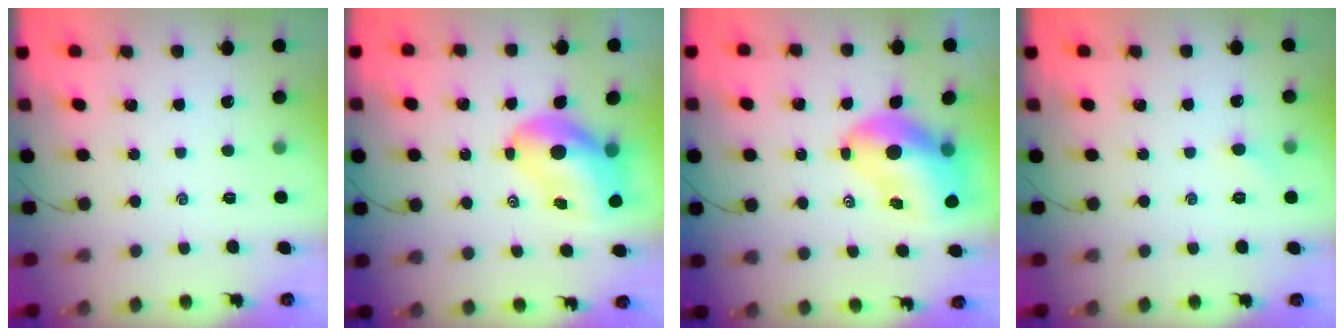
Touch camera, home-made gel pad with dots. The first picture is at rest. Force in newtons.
{"total": 9.7, "press": 9.2, "slide": 3.0}
{"total": 10.7, "press": 10.3, "slide": 3.1}
{"total": 3.7, "press": 3.5, "slide": 1.2}